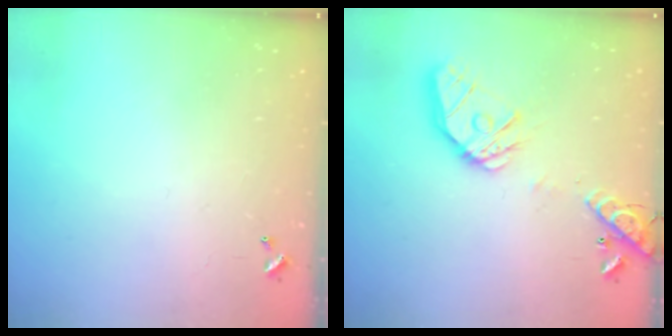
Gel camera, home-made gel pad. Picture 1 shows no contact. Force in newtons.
{"total": 17.6, "press": 17.3, "slide": 2.8}